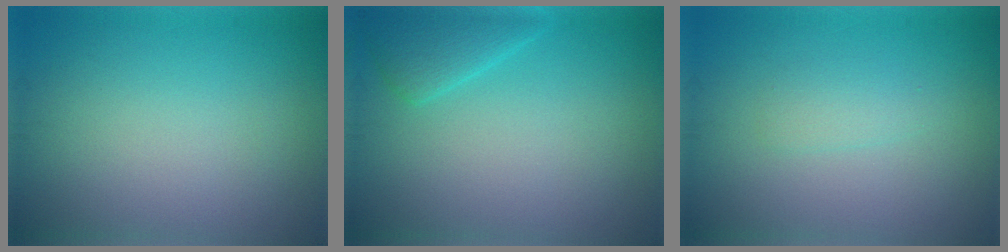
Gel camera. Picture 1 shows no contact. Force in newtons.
{"total": 2.7, "press": 2.7, "slide": 0.2}
{"total": 1.3, "press": 1.3, "slide": 0.0}